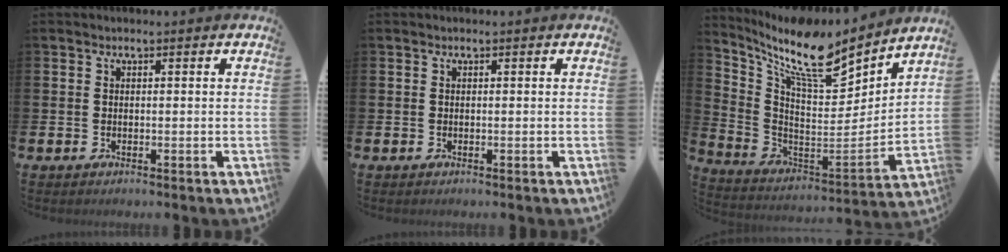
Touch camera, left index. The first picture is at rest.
{"total": 0.0}
{"total": 11.7, "force": [9.1, 2.8, 6.7], "torque": [-0.165, -0.059, 0.151]}